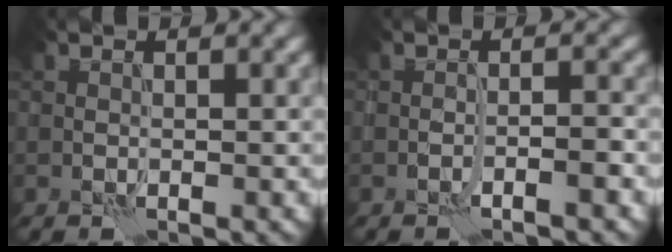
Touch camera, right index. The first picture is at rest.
{"total": 1.7, "force": [-1.1, 0.0, 1.2], "torque": [-0.017, 0.010, -0.023]}